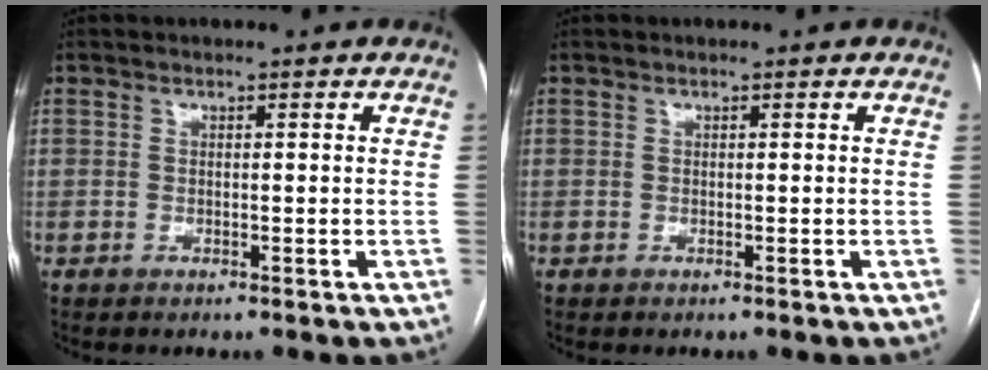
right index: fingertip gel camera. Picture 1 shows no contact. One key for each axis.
{"total": 0.0}